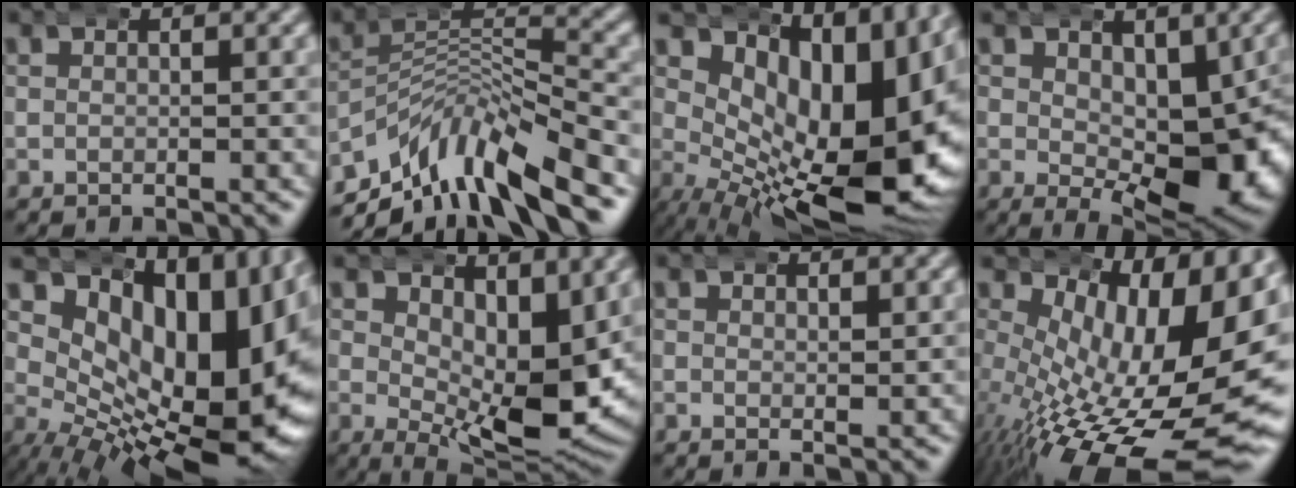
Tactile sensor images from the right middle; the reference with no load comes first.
{"total": 9.6, "force": [-5.0, 5.5, 6.1], "torque": [-0.068, 0.007, -0.097]}
{"total": 16.7, "force": [1.5, 8.6, 14.2], "torque": [-0.199, -0.020, 0.038]}
{"total": 7.9, "force": [0.5, 3.8, 7.0], "torque": [-0.086, -0.030, 0.024]}
{"total": 18.0, "force": [2.6, 9.7, 15.0], "torque": [-0.205, -0.007, 0.050]}
{"total": 8.5, "force": [1.8, 3.1, 7.7], "torque": [-0.104, -0.028, 0.038]}
{"total": 1.1, "force": [1.1, 0.1, 0.0], "torque": [0.010, 0.002, 0.019]}
{"total": 14.6, "force": [-1.6, 7.3, 12.6], "torque": [-0.188, -0.031, -0.001]}